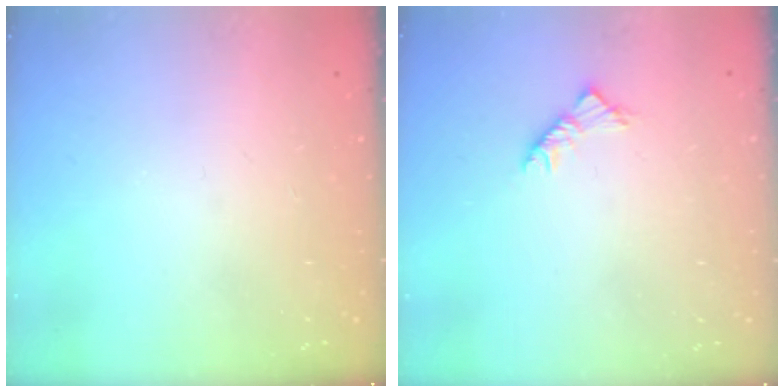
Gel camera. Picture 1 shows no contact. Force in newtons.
{"total": 4.1, "press": 3.9, "slide": 1.1}